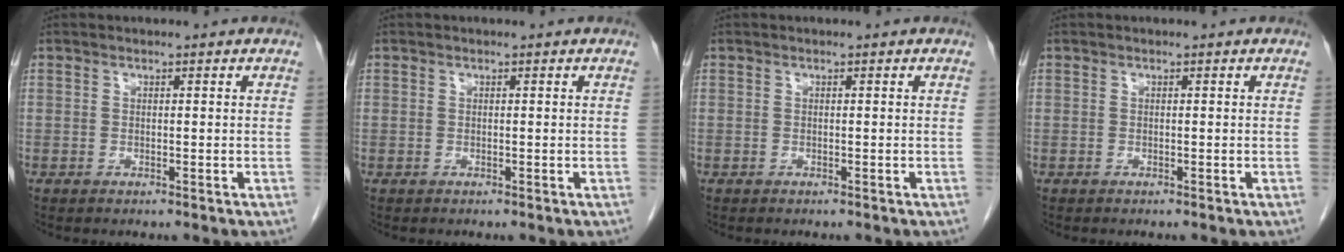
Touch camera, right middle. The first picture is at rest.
{"total": 0.0}
{"total": 0.0}
{"total": 0.0}